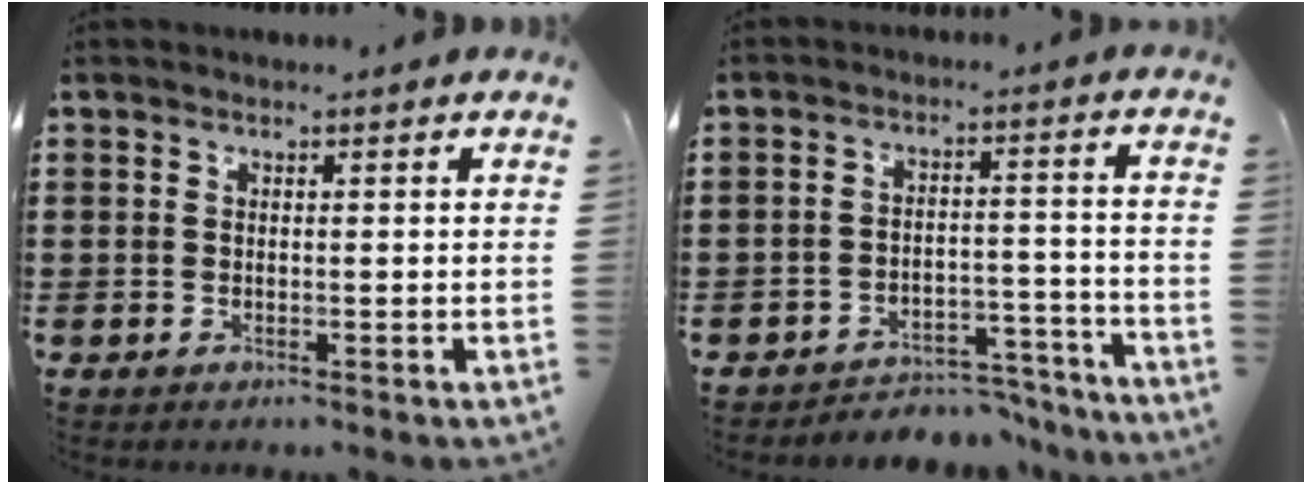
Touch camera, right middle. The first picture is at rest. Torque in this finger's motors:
{"motor_torque": [0.71, 0.00, 0.14, 0.04]}